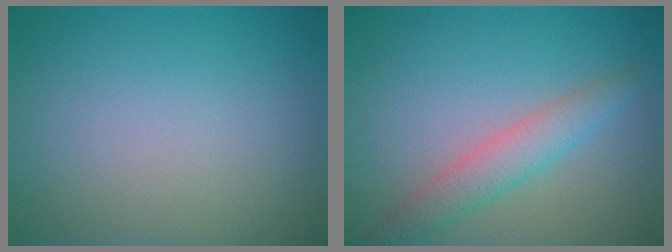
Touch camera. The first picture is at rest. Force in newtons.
{"total": 2.4, "press": 2.4, "slide": 0.2}